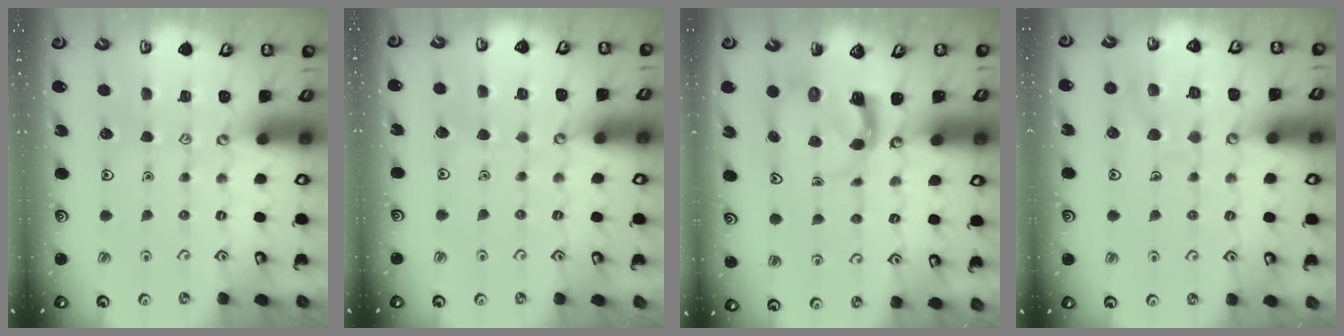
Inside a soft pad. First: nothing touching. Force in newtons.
{"total": 1.5, "press": 1.5, "slide": 0.2}
{"total": 3.9, "press": 3.8, "slide": 0.7}
{"total": 9.1, "press": 9.1, "slide": 0.7}